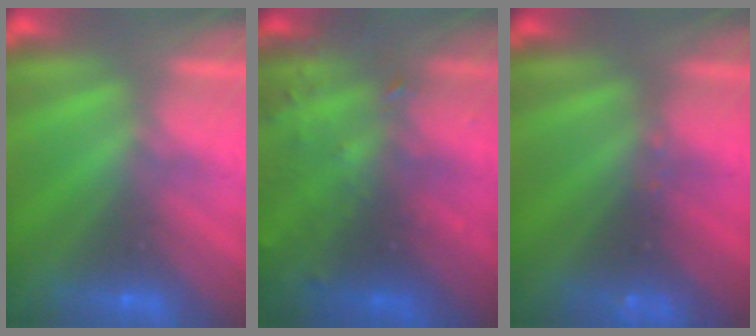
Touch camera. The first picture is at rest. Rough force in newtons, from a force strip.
{"total": 7.9}
{"total": 2.4}